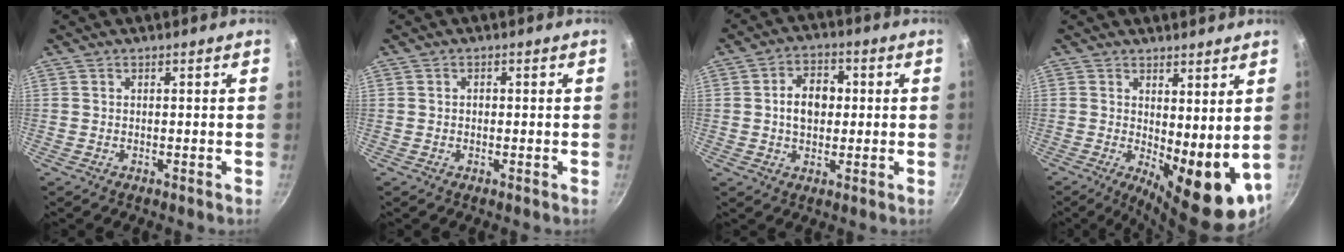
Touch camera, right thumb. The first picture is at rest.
{"total": 0.9, "force": [0.0, 0.8, 0.5], "torque": [-0.006, 0.005, -0.001]}
{"total": 7.9, "force": [0.6, 5.7, 5.4], "torque": [-0.058, 0.014, 0.003]}
{"total": 12.6, "force": [1.2, 5.1, 11.5], "torque": [-0.129, -0.027, 0.029]}